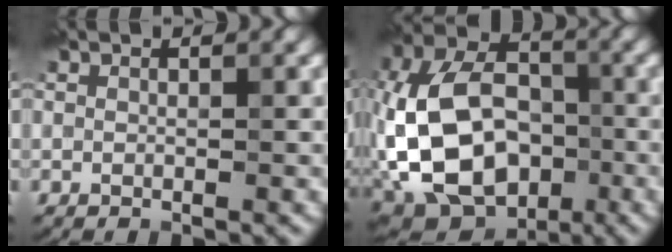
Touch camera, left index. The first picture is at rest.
{"total": 15.0, "force": [-3.3, 10.5, 10.3], "torque": [-0.199, -0.001, -0.049]}